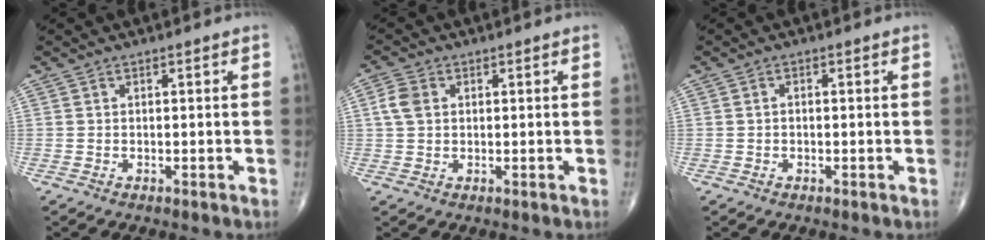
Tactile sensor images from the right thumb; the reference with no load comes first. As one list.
[{"total": 3.9, "force": [0.8, 2.8, 2.5], "torque": [-0.055, 0.006, 0.013]}, {"total": 0.5, "force": [-0.2, 0.4, 0.4], "torque": [-0.005, 0.001, -0.005]}]